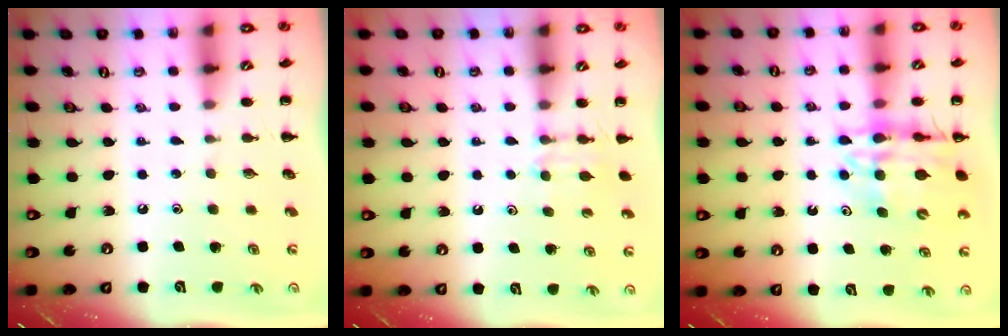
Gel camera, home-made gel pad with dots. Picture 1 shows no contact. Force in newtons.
{"total": 5.0, "press": 4.8, "slide": 1.3}
{"total": 14.4, "press": 13.9, "slide": 3.5}